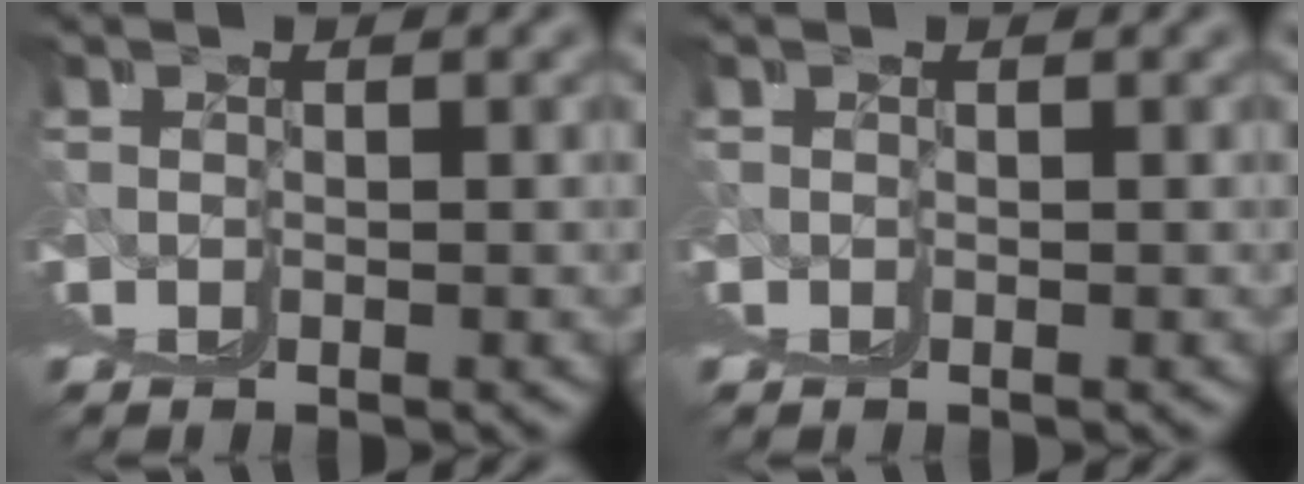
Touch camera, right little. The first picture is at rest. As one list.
[{"total": 0.0}]